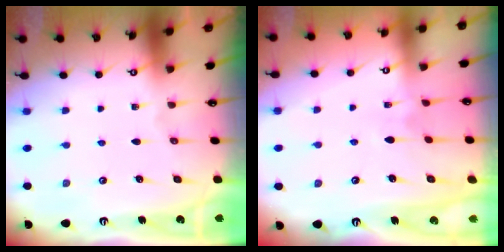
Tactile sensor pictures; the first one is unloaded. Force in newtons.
{"total": 3.7, "press": 3.7, "slide": 0.2}